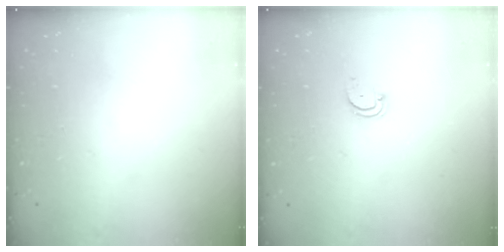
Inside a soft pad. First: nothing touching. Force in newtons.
{"total": 2.4, "press": 2.4, "slide": 0.2}